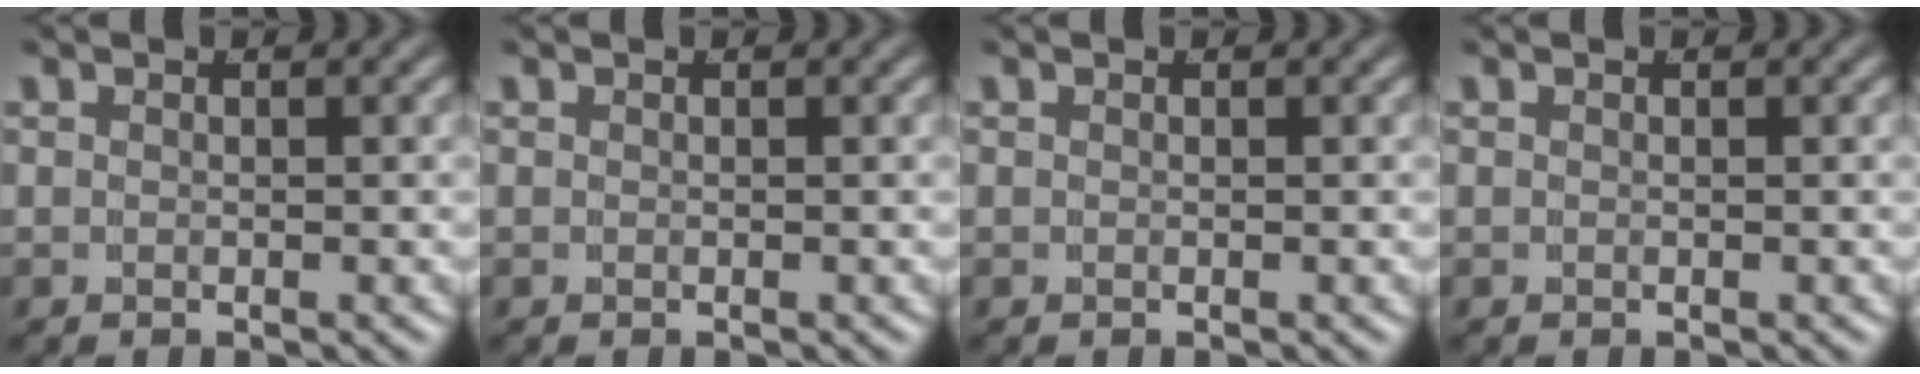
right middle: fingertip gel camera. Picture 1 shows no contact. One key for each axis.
{"total": 0.0}
{"total": 0.0}
{"total": 0.0}